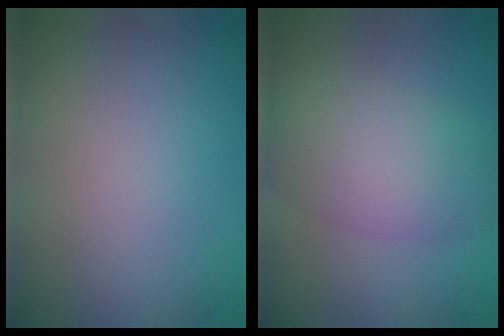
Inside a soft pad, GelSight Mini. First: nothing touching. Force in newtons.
{"total": 5.5, "press": 5.5, "slide": 0.4}